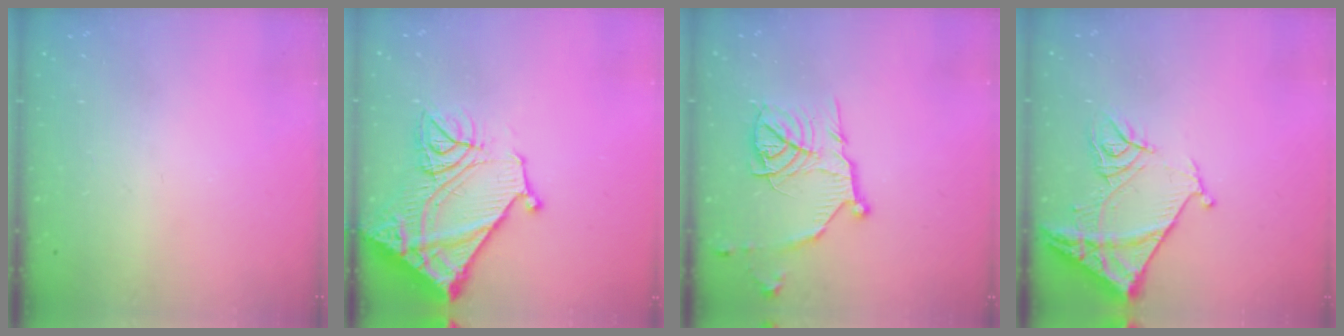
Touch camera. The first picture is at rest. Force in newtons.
{"total": 22.0, "press": 21.8, "slide": 2.5}
{"total": 14.6, "press": 14.5, "slide": 1.3}
{"total": 11.7, "press": 11.6, "slide": 1.2}